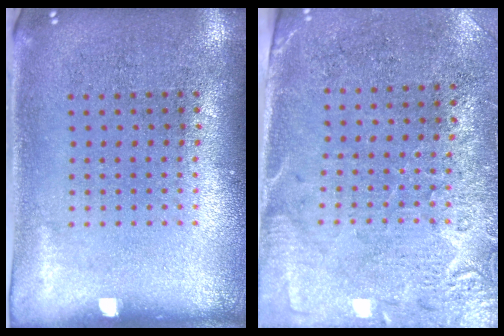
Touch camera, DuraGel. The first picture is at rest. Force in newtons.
{"total": 2.7, "press": 2.4, "slide": 1.3}